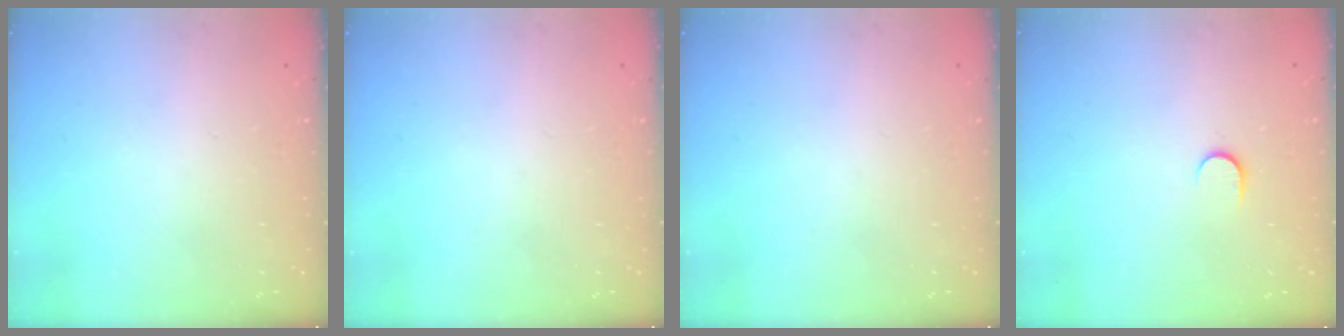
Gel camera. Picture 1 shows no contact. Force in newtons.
{"total": 0.0}
{"total": 0.0}
{"total": 5.6, "press": 5.6, "slide": 0.7}